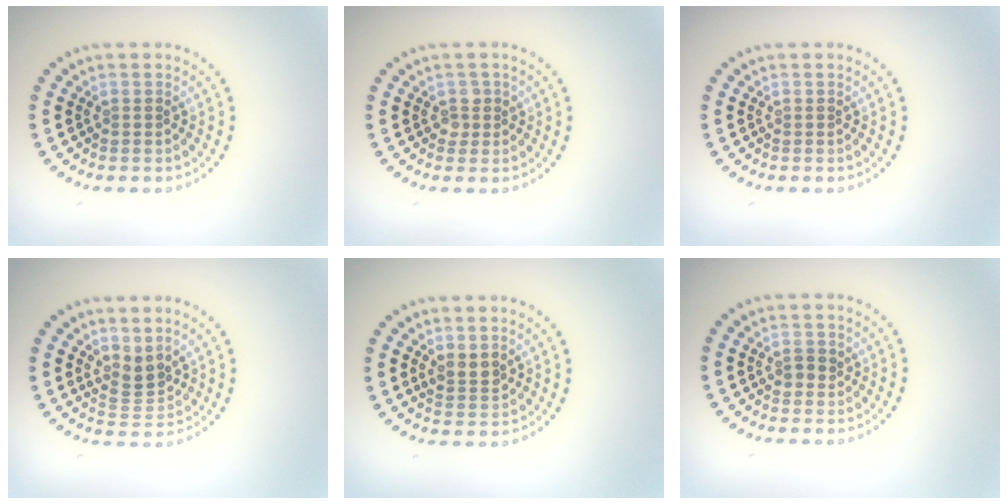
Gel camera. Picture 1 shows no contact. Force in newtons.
{"total": 1.3, "press": 1.1, "slide": 0.6}
{"total": 0.0}
{"total": 2.2, "press": 1.6, "slide": 1.6}
{"total": 1.7, "press": 1.5, "slide": 0.9}
{"total": 1.3, "press": 1.2, "slide": 0.4}